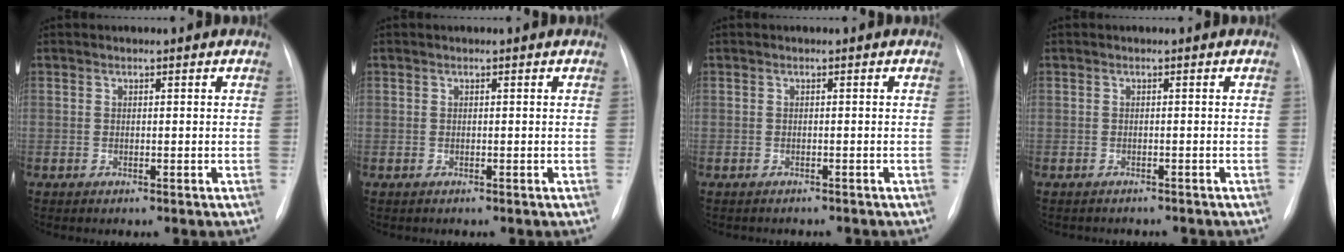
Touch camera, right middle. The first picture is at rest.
{"total": 0.0}
{"total": 2.8, "force": [-2.6, 0.8, 0.8], "torque": [-0.011, -0.003, -0.028]}
{"total": 3.5, "force": [-3.2, 1.0, 0.9], "torque": [-0.007, -0.002, -0.036]}